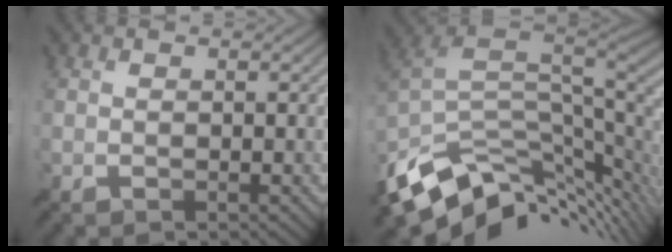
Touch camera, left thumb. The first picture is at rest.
{"total": 12.1, "force": [-4.0, 6.5, 9.4], "torque": [-0.199, -0.031, -0.059]}